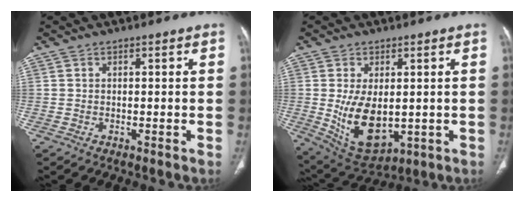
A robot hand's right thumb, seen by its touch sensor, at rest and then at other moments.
{"total": 12.1, "force": [-0.7, 6.9, 9.9], "torque": [-0.161, -0.014, 0.016]}